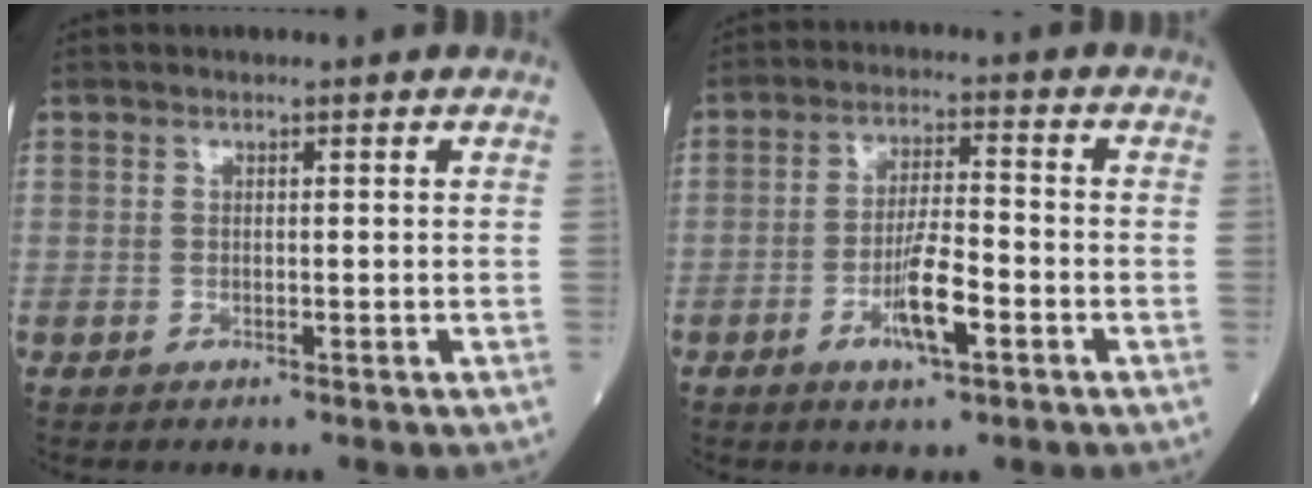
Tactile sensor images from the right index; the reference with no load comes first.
{"total": 6.7, "force": [-2.8, 1.1, 6.0], "torque": [-0.115, -0.001, -0.049]}